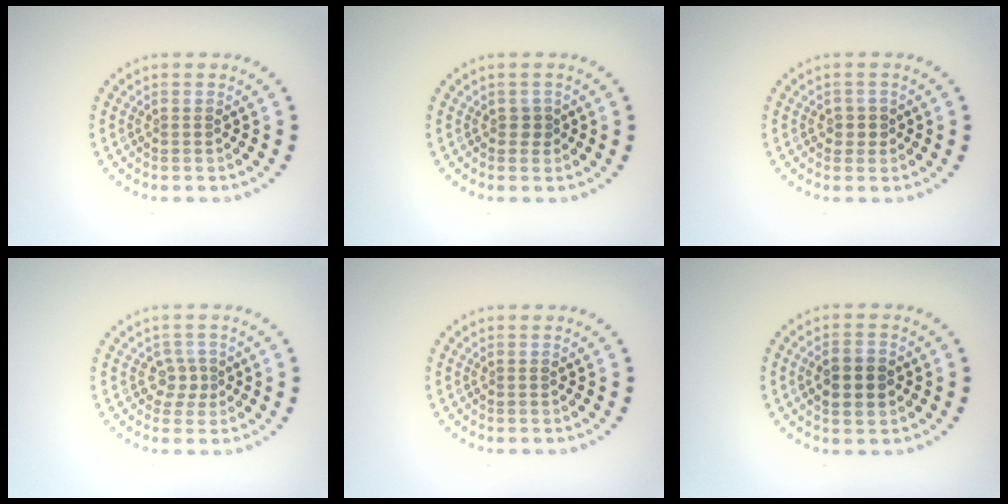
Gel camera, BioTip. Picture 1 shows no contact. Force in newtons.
{"total": 0.9, "press": 0.8, "slide": 0.5}
{"total": 1.4, "press": 1.1, "slide": 0.8}
{"total": 1.8, "press": 1.3, "slide": 1.1}
{"total": 0.0}
{"total": 3.8, "press": 3.8, "slide": 0.3}